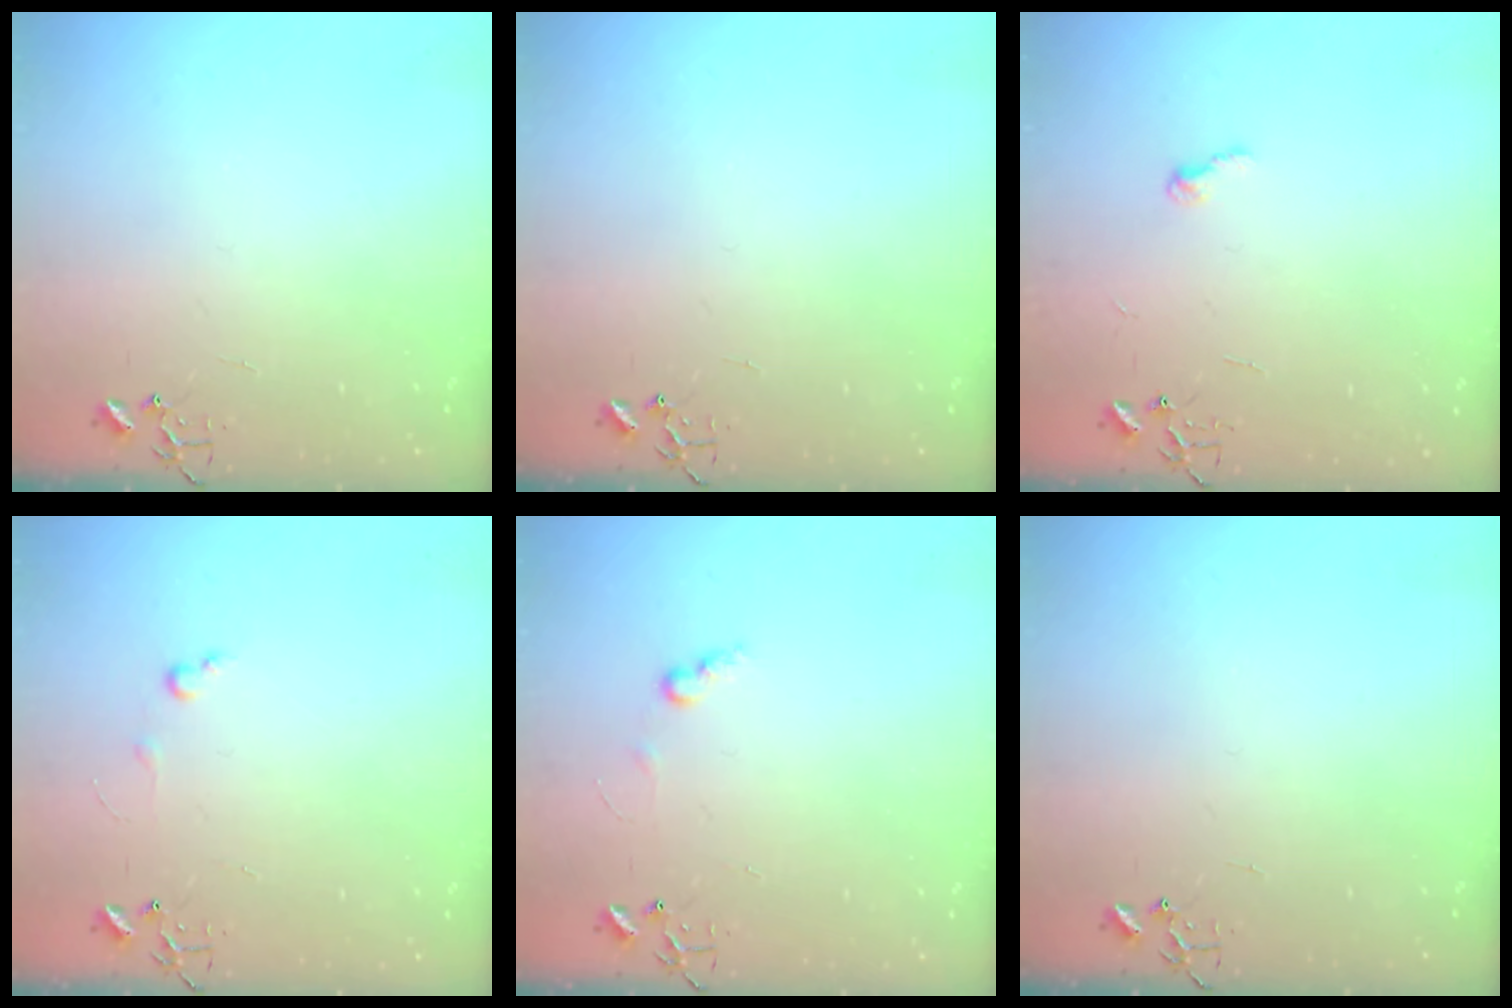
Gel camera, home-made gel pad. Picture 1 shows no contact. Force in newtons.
{"total": 0.0}
{"total": 5.9, "press": 5.9, "slide": 0.4}
{"total": 4.2, "press": 4.2, "slide": 0.6}
{"total": 6.0, "press": 5.9, "slide": 0.7}
{"total": 0.0}